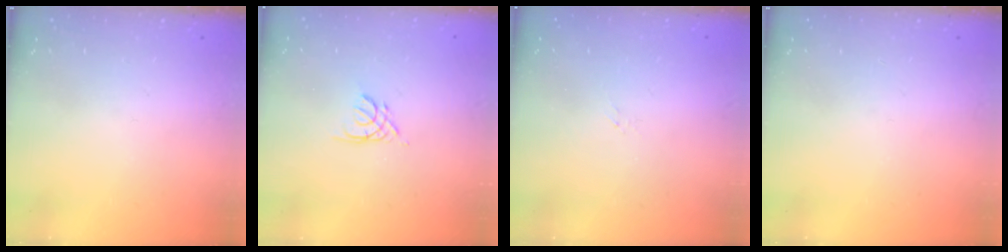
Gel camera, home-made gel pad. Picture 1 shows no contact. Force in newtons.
{"total": 2.2, "press": 2.2, "slide": 0.4}
{"total": 1.5, "press": 1.4, "slide": 0.3}
{"total": 0.0}